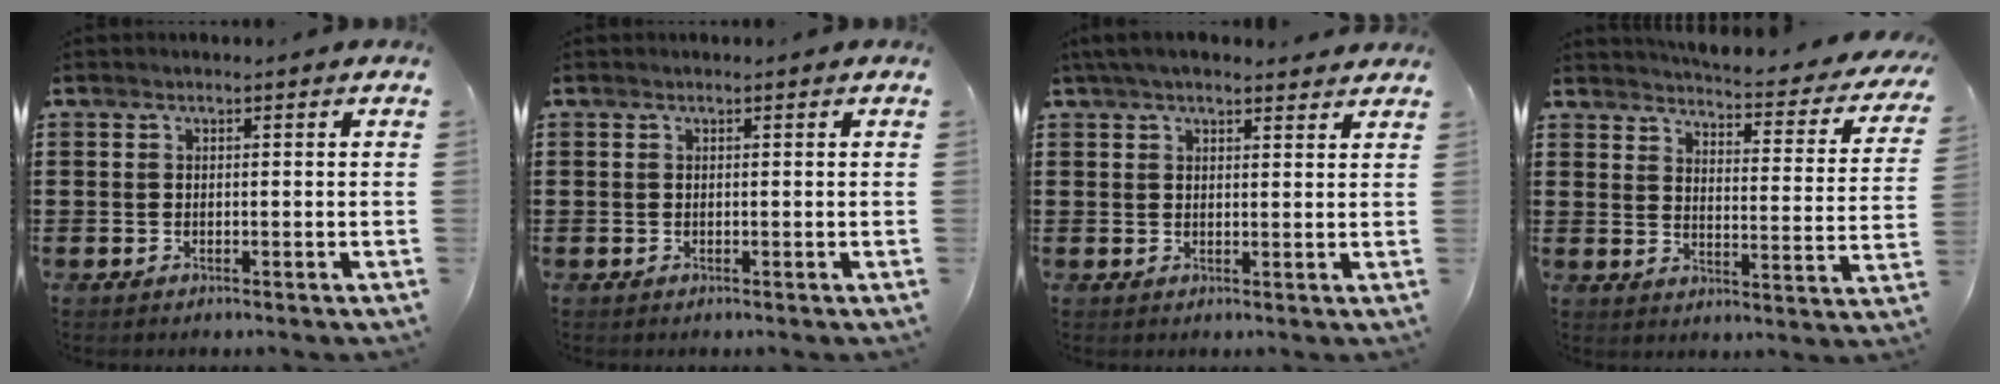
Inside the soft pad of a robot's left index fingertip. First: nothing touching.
{"total": 0.0}
{"total": 3.6, "force": [3.1, 1.0, 1.5], "torque": [-0.037, 0.002, 0.057]}
{"total": 4.0, "force": [3.8, -0.2, 1.3], "torque": [-0.039, -0.039, 0.056]}